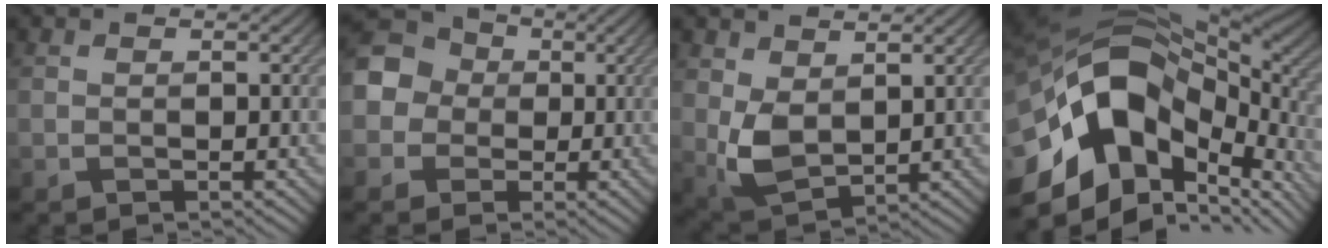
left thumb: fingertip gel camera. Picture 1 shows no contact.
{"total": 9.8, "force": [0.4, 9.2, 3.1], "torque": [-0.125, 0.029, -0.032]}
{"total": 5.1, "force": [1.7, 3.0, 3.7], "torque": [-0.093, -0.009, 0.037]}
{"total": 18.5, "force": [-4.5, 11.8, 13.5], "torque": [-0.284, -0.017, -0.072]}